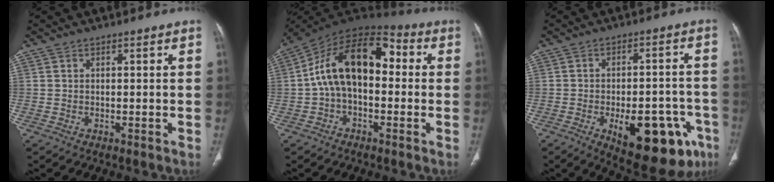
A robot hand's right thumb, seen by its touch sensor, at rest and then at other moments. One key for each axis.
{"total": 16.2, "fx": 0.6, "fy": 9.6, "fz": 13.0, "tx": -0.202, "ty": 0.052, "tz": -0.002}
{"total": 19.3, "fx": -7.9, "fy": 8.9, "fz": 15.2, "tx": -0.147, "ty": 0.026, "tz": -0.089}